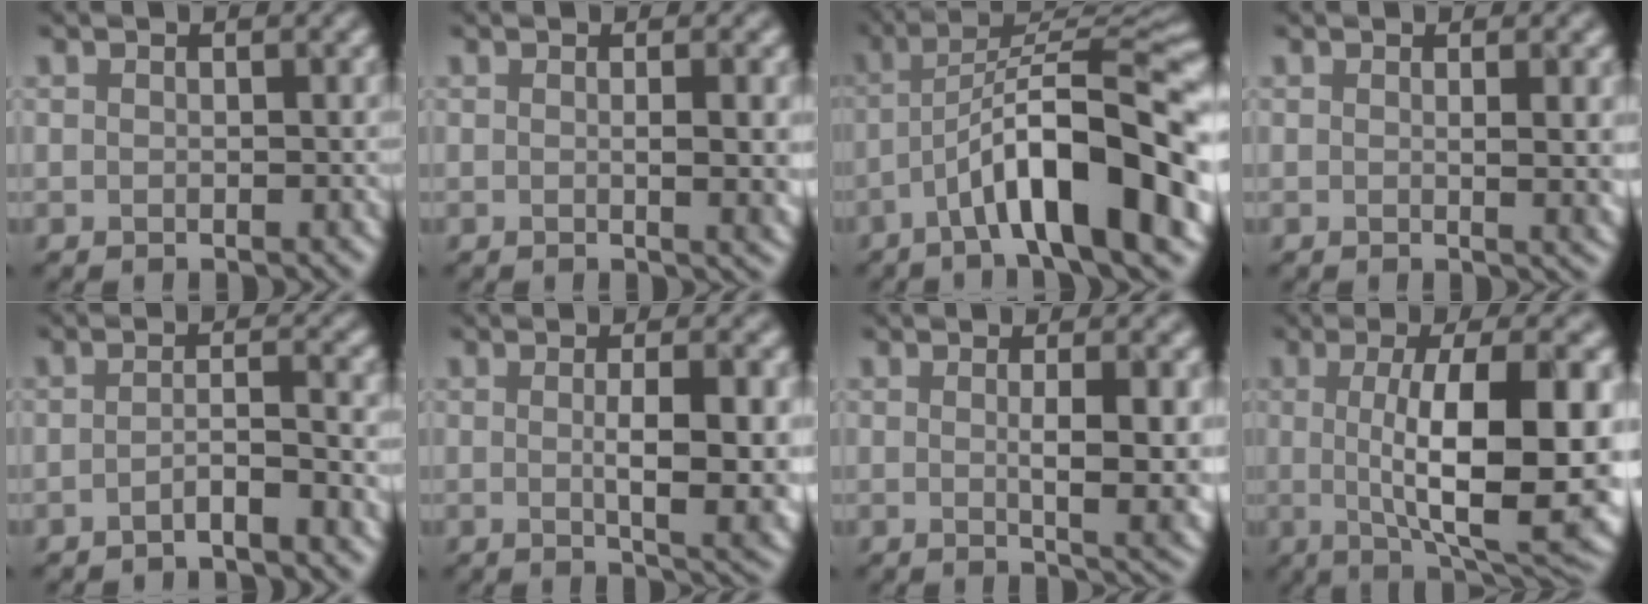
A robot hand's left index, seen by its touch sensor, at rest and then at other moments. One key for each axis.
{"total": 3.4, "fx": -0.2, "fy": 0.8, "fz": 3.3, "tx": -0.035, "ty": 0.010, "tz": 0.008}
{"total": 12.4, "fx": -4.7, "fy": 3.0, "fz": 11.1, "tx": -0.171, "ty": 0.015, "tz": -0.059}
{"total": 2.8, "fx": 0.3, "fy": 0.7, "fz": 2.7, "tx": -0.029, "ty": 0.004, "tz": 0.015}
{"total": 2.3, "fx": -2.0, "fy": -0.2, "fz": 1.2, "tx": -0.020, "ty": 0.009, "tz": -0.030}
{"total": 6.2, "fx": -0.6, "fy": 1.3, "fz": 6.1, "tx": -0.088, "ty": -0.004, "tz": 0.011}
{"total": 5.4, "fx": -0.2, "fy": 1.0, "fz": 5.3, "tx": -0.075, "ty": -0.002, "tz": 0.015}
{"total": 12.5, "fx": -0.9, "fy": 3.4, "fz": 12.0, "tx": -0.168, "ty": -0.003, "tz": -0.001}